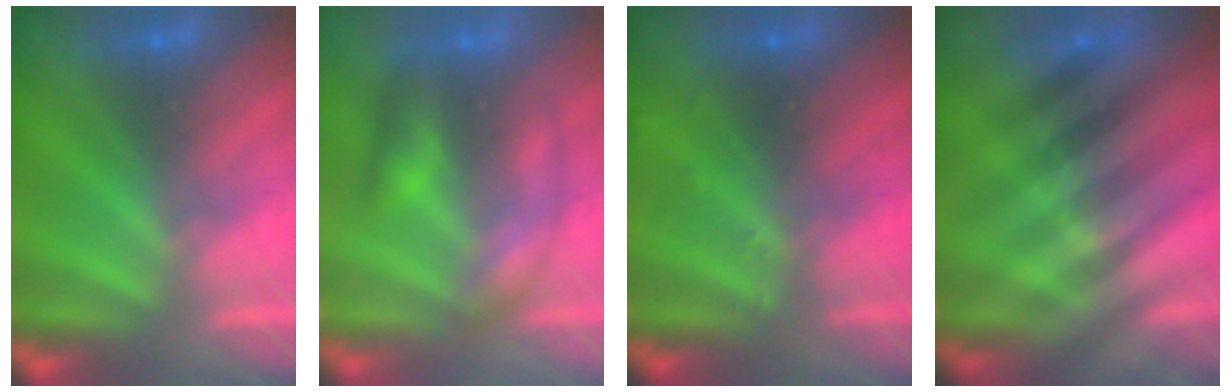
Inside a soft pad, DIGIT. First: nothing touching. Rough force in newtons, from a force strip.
{"total": 2.6}
{"total": 2.4}
{"total": 2.6}